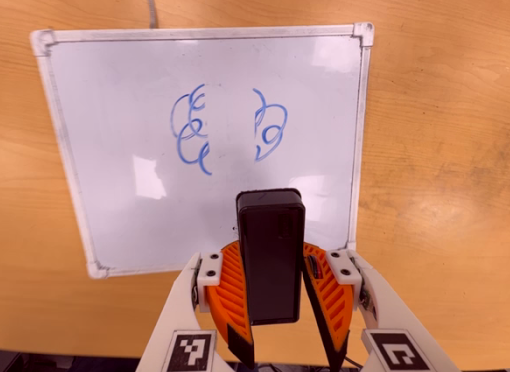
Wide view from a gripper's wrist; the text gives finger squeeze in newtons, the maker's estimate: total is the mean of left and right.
{"total": 7.2, "left": 8.1, "right": 6.3}